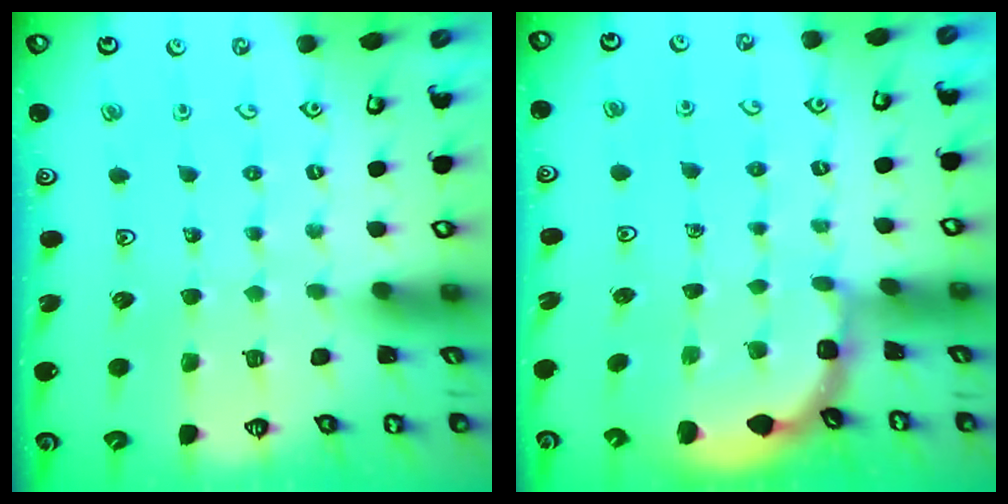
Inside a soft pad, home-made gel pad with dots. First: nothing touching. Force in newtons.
{"total": 2.0, "press": 2.0, "slide": 0.1}